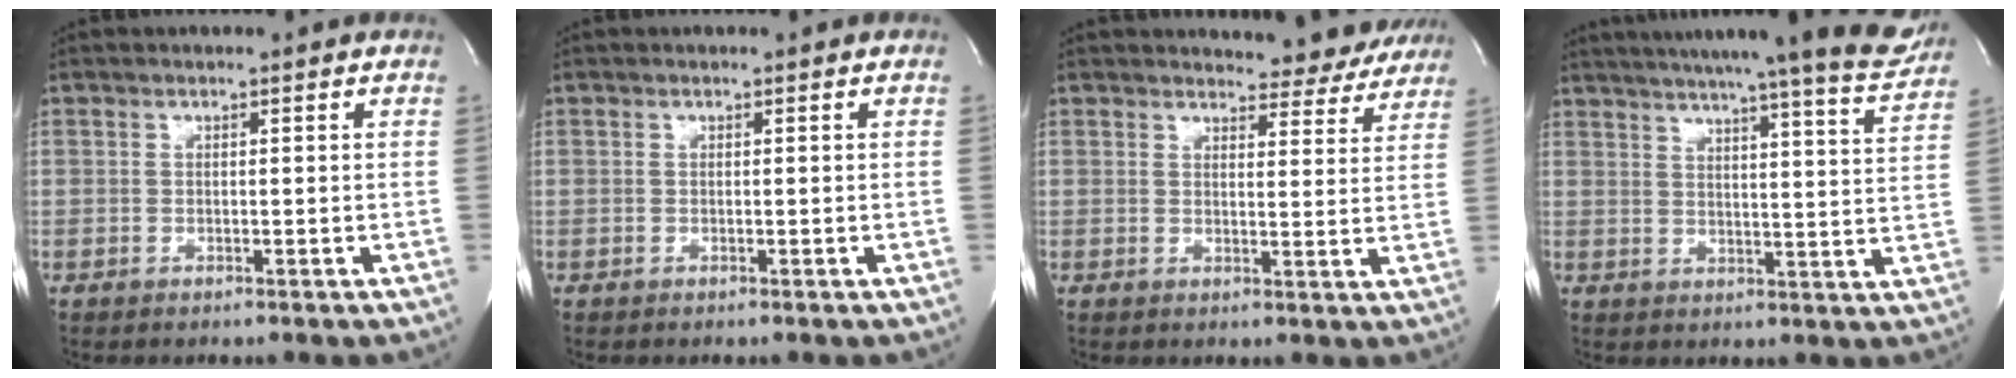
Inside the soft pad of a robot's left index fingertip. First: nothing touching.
{"total": 0.0}
{"total": 10.0, "force": [9.7, 2.3, 0.9], "torque": [0.014, -0.022, 0.092]}
{"total": 22.5, "force": [20.2, 0.4, 9.9], "torque": [-0.145, -0.048, 0.246]}